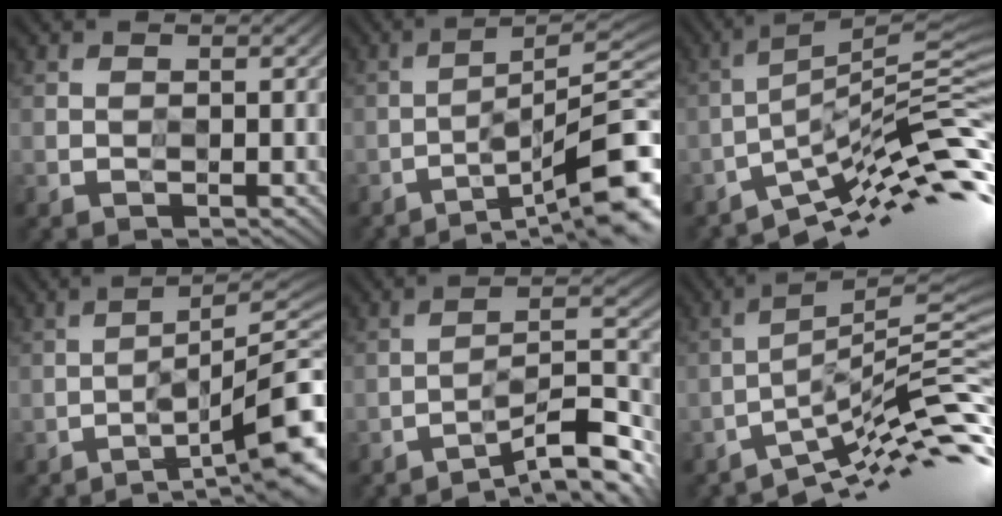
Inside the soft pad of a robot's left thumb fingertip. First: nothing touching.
{"total": 11.6, "force": [-7.4, 1.5, 8.8], "torque": [-0.120, 0.022, -0.118]}
{"total": 11.4, "force": [-7.0, 1.3, 8.9], "torque": [-0.139, 0.020, -0.126]}
{"total": 10.7, "force": [-5.2, 1.7, 9.2], "torque": [-0.116, 0.019, -0.080]}
{"total": 9.4, "force": [-8.3, 0.8, 4.3], "torque": [-0.058, 0.023, -0.141]}
{"total": 9.6, "force": [-6.7, 0.4, 6.8], "torque": [-0.097, 0.024, -0.118]}